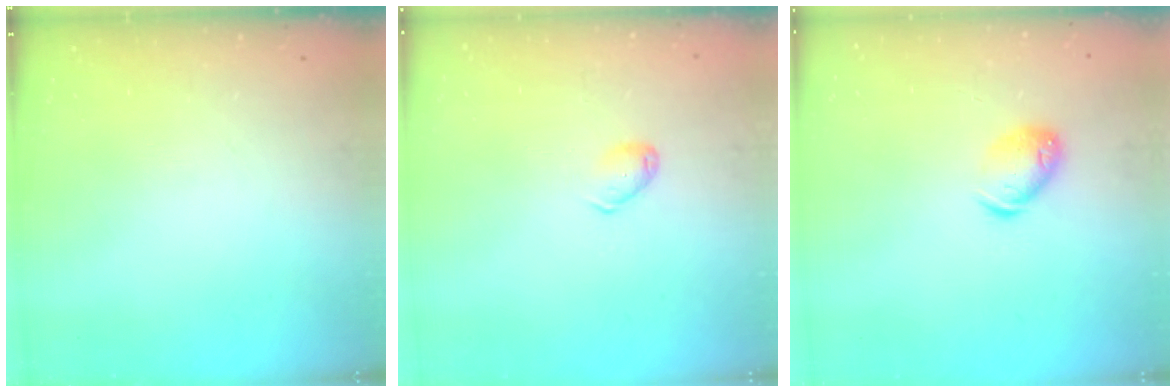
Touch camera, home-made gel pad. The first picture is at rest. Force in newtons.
{"total": 5.1, "press": 5.1, "slide": 0.6}
{"total": 9.0, "press": 8.9, "slide": 1.5}